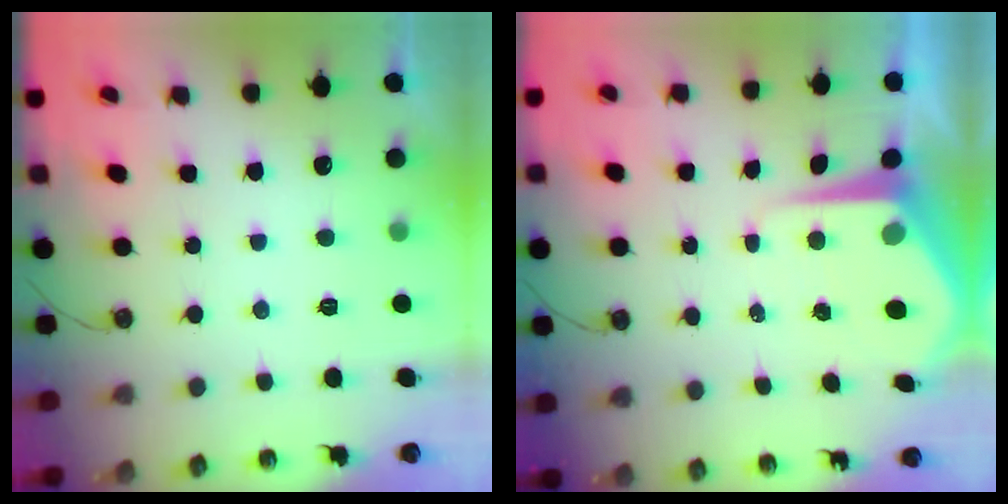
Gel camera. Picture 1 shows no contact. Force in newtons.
{"total": 8.8, "press": 8.7, "slide": 1.1}